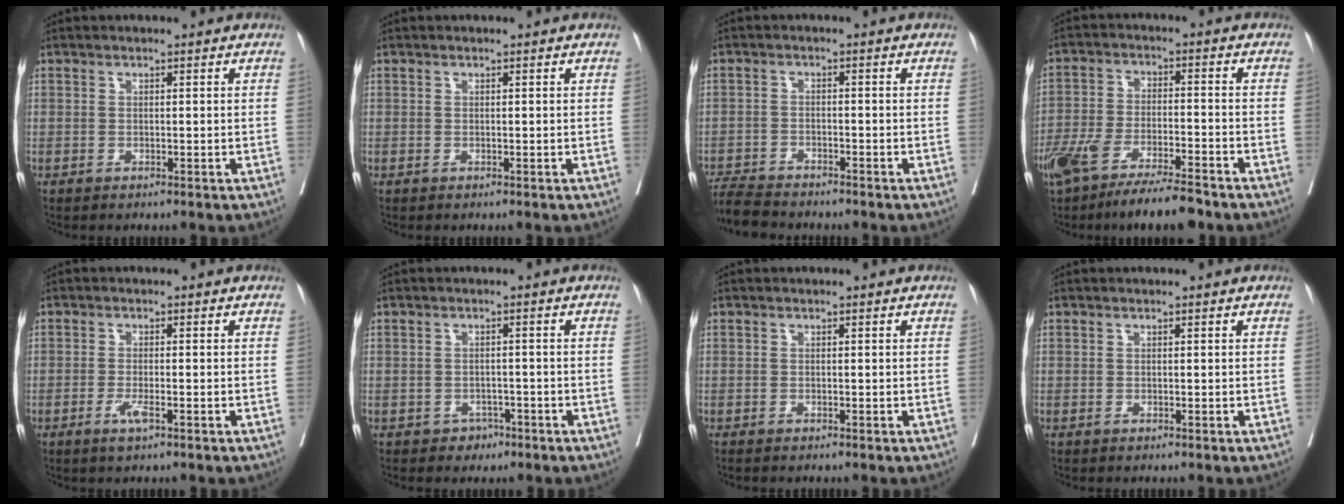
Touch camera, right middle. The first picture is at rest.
{"total": 0.0}
{"total": 5.9, "force": [-5.7, 0.6, 1.4], "torque": [-0.019, -0.018, -0.101]}
{"total": 13.2, "force": [-10.2, 2.2, 8.0], "torque": [-0.145, -0.025, -0.175]}
{"total": 2.4, "force": [-1.2, 0.3, 2.0], "torque": [-0.040, -0.003, -0.022]}
{"total": 2.2, "force": [-1.4, 1.7, 0.4], "torque": [-0.004, 0.007, -0.018]}
{"total": 0.5, "force": [-0.5, 0.1, 0.2], "torque": [-0.005, -0.002, -0.010]}
{"total": 0.0}